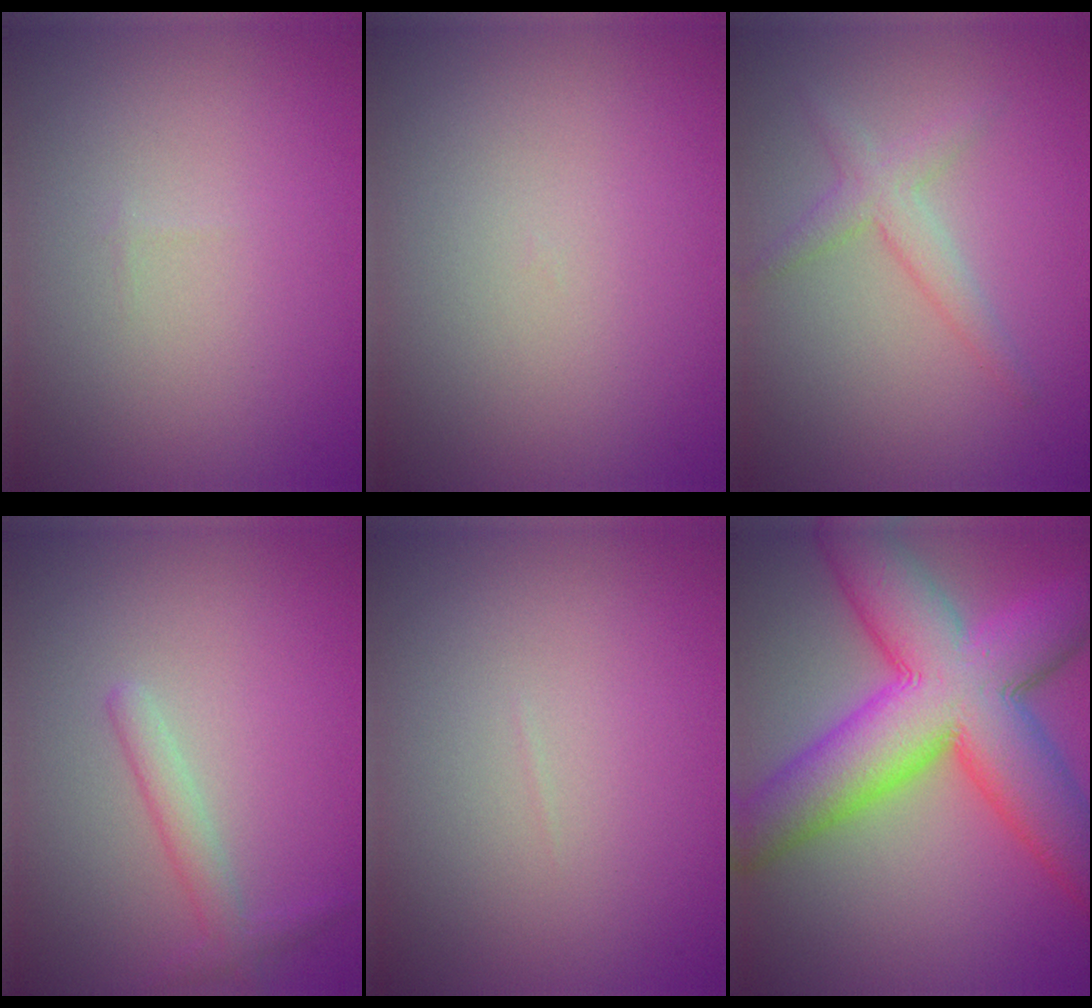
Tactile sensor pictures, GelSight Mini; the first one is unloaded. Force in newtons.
{"total": 0.0}
{"total": 2.2, "press": 2.2, "slide": 0.1}
{"total": 1.8, "press": 1.8, "slide": 0.1}
{"total": 0.0}
{"total": 13.8, "press": 13.8, "slide": 0.3}